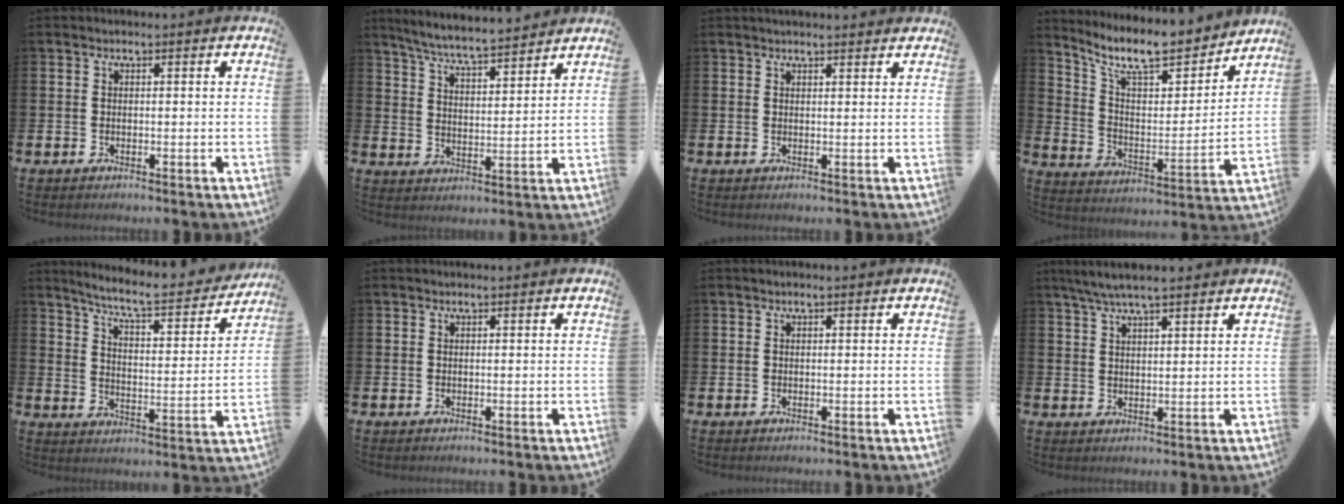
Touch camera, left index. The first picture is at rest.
{"total": 6.1, "force": [5.9, 0.1, 1.6], "torque": [-0.058, -0.040, 0.104]}
{"total": 1.4, "force": [1.4, 0.1, 0.2], "torque": [0.001, -0.005, 0.023]}
{"total": 10.7, "force": [9.4, 2.8, 4.2], "torque": [-0.121, -0.064, 0.167]}
{"total": 7.4, "force": [6.8, 0.9, 2.8], "torque": [-0.081, -0.050, 0.113]}
{"total": 0.0}
{"total": 0.0}
{"total": 5.2, "force": [4.5, 0.7, 2.6], "torque": [-0.060, -0.007, 0.082]}